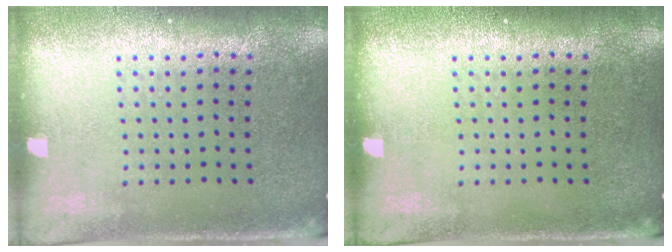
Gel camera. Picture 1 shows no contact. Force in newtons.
{"total": 0.0}